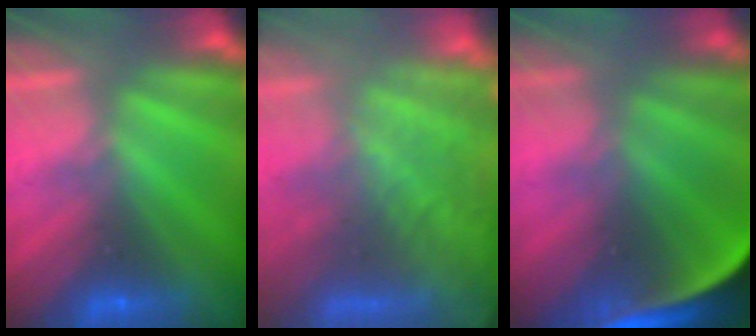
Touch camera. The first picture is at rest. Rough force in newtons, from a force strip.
{"total": 8.9}
{"total": 11.6}